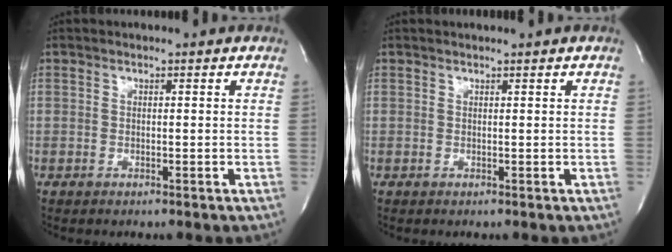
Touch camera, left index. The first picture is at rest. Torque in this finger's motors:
{"motor_torque": [0.39, -0.52, 0.13, 0.02]}